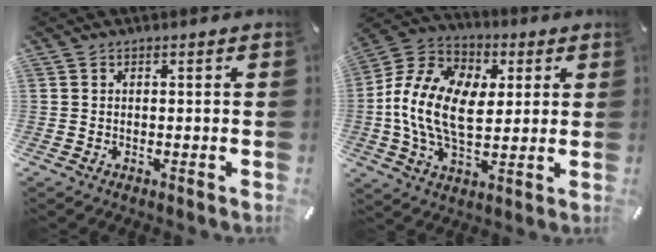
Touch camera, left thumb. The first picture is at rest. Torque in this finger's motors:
{"motor_torque": [0.35, 1.86, 2.16, -0.62, 0.86]}